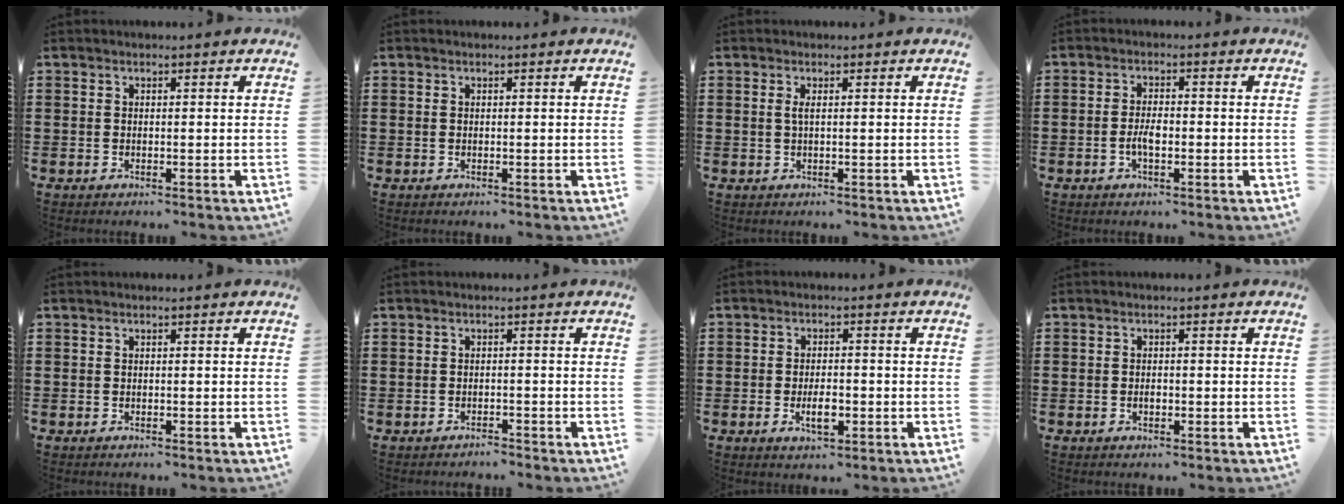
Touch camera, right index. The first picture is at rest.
{"total": 0.0}
{"total": 1.1, "force": [0.2, 0.1, 1.1], "torque": [-0.022, 0.001, 0.002]}
{"total": 2.9, "force": [-0.8, 1.1, 2.5], "torque": [-0.054, 0.000, -0.017]}
{"total": 0.0}
{"total": 1.4, "force": [-1.3, 0.1, -0.3], "torque": [0.001, 0.004, -0.031]}
{"total": 3.8, "force": [-1.3, 1.5, 3.3], "torque": [-0.056, -0.003, -0.026]}
{"total": 1.0, "force": [-0.3, 0.5, 0.8], "torque": [-0.017, -0.004, -0.005]}